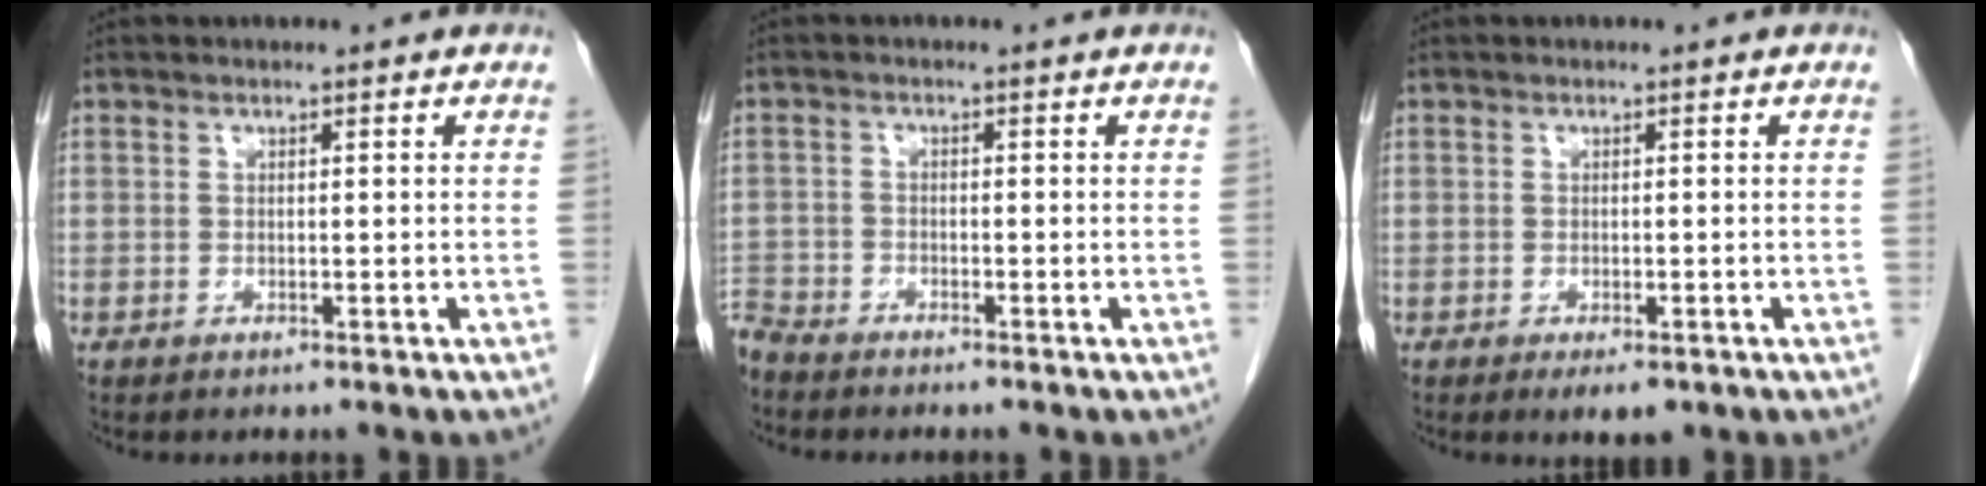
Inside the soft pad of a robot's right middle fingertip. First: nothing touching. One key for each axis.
{"total": 3.9, "fx": -3.8, "fy": 0.8, "fz": 0.4, "tx": 0.000, "ty": -0.010, "tz": -0.075}
{"total": 2.9, "fx": -1.7, "fy": 1.2, "fz": 2.0, "tx": -0.022, "ty": -0.002, "tz": -0.017}